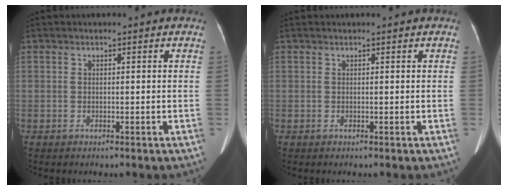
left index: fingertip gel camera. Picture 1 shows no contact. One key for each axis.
{"total": 0.6, "fx": 0.5, "fy": 0.0, "fz": 0.2, "tx": -0.003, "ty": 0.012, "tz": 0.011}